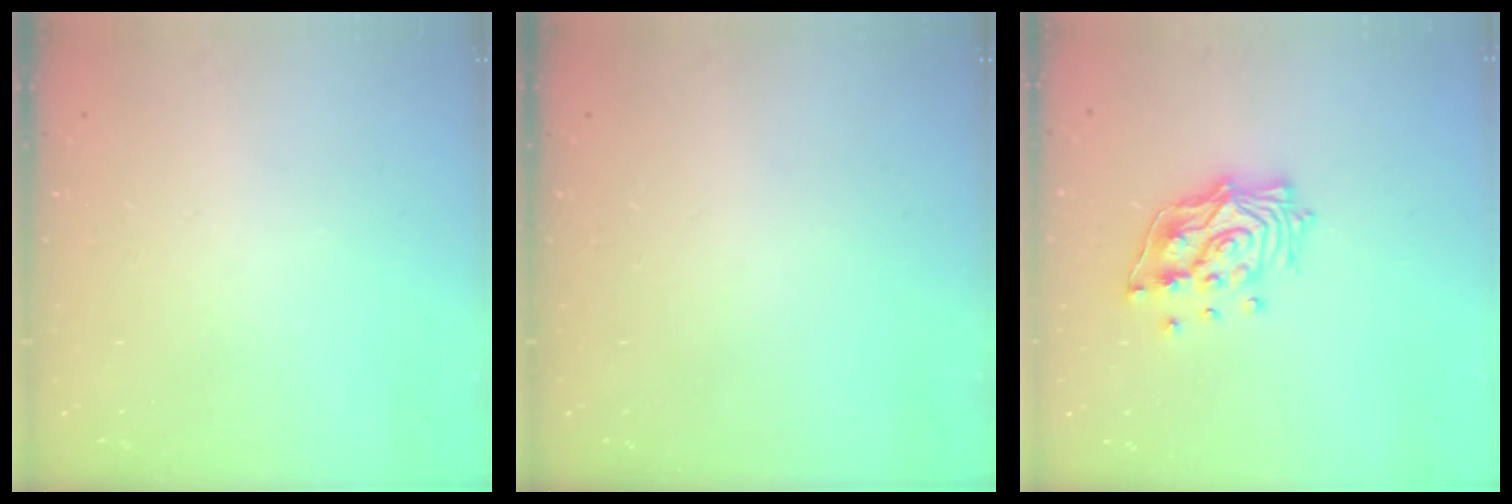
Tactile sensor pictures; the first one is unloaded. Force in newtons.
{"total": 0.0}
{"total": 15.1, "press": 15.0, "slide": 1.8}